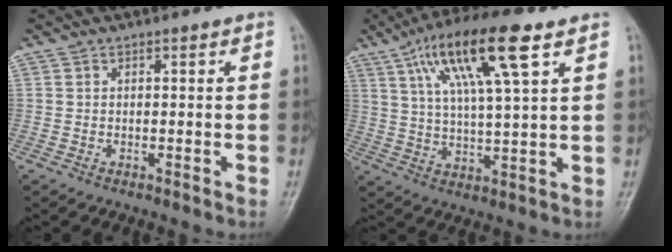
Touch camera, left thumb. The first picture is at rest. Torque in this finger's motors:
{"motor_torque": [0.74, 0.72, 1.69, -1.08, 0.50]}